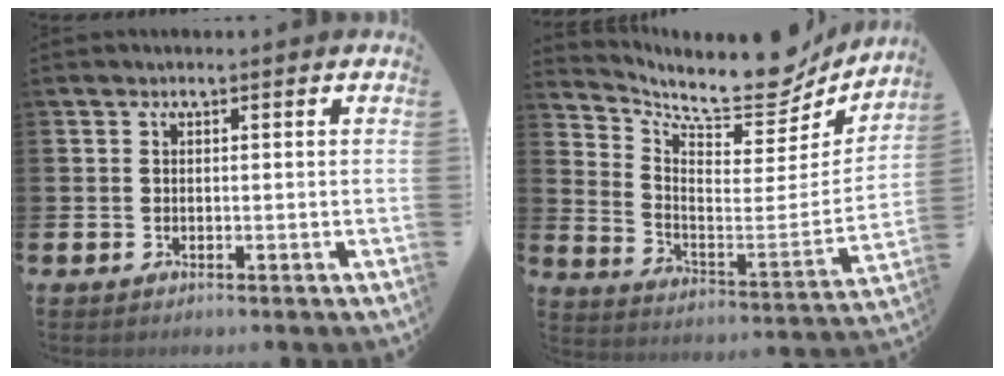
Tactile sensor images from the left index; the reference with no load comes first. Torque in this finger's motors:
{"motor_torque": [0.90, -1.24, 0.27, 0.03]}